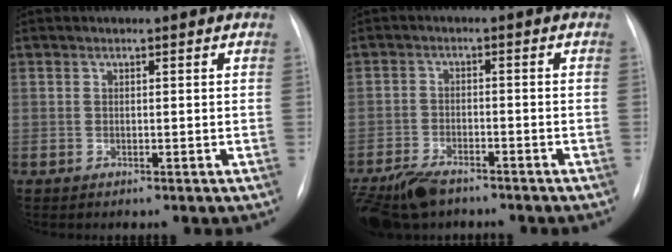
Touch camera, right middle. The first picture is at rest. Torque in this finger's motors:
{"motor_torque": [-0.06, -0.33, 0.10, 0.03]}